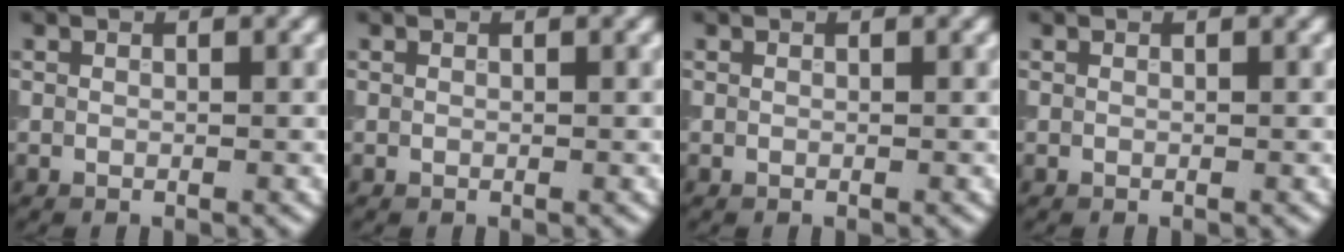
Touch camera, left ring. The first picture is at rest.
{"total": 0.0}
{"total": 0.0}
{"total": 0.0}